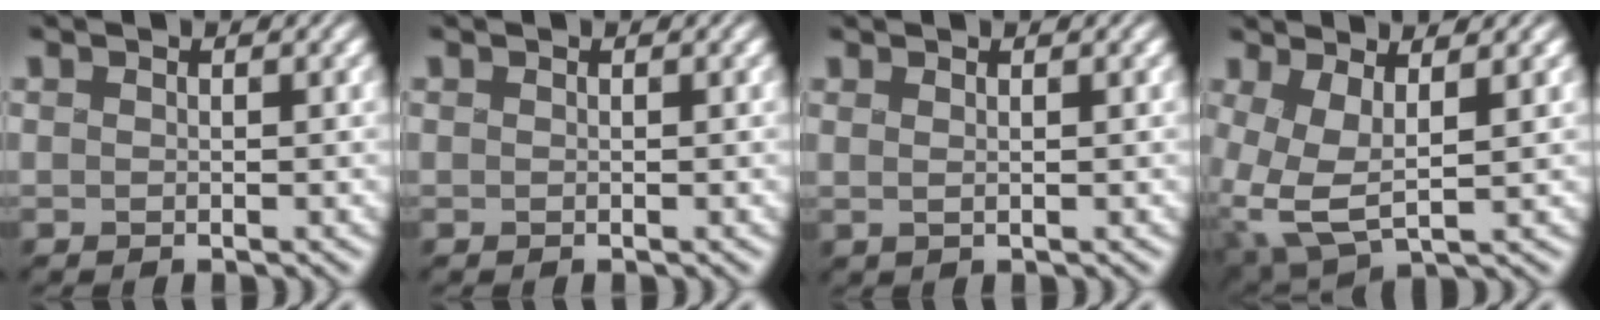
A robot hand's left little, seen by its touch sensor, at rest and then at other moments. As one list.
[{"total": 0.0}, {"total": 1.3, "force": [0.5, 0.5, 1.0], "torque": [-0.001, 0.002, -0.006]}, {"total": 5.4, "force": [0.3, 2.7, 4.7], "torque": [-0.107, -0.009, 0.010]}]